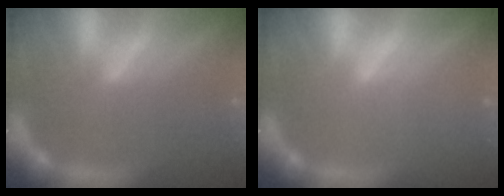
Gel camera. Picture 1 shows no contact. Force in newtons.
{"total": 0.9}